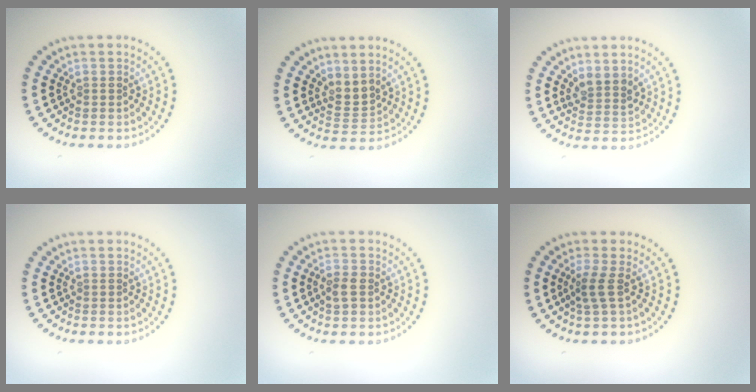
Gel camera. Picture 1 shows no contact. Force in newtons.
{"total": 2.0, "press": 1.4, "slide": 1.4}
{"total": 2.3, "press": 1.8, "slide": 1.3}
{"total": 0.0}
{"total": 1.6, "press": 1.5, "slide": 0.3}
{"total": 1.9, "press": 1.3, "slide": 1.4}